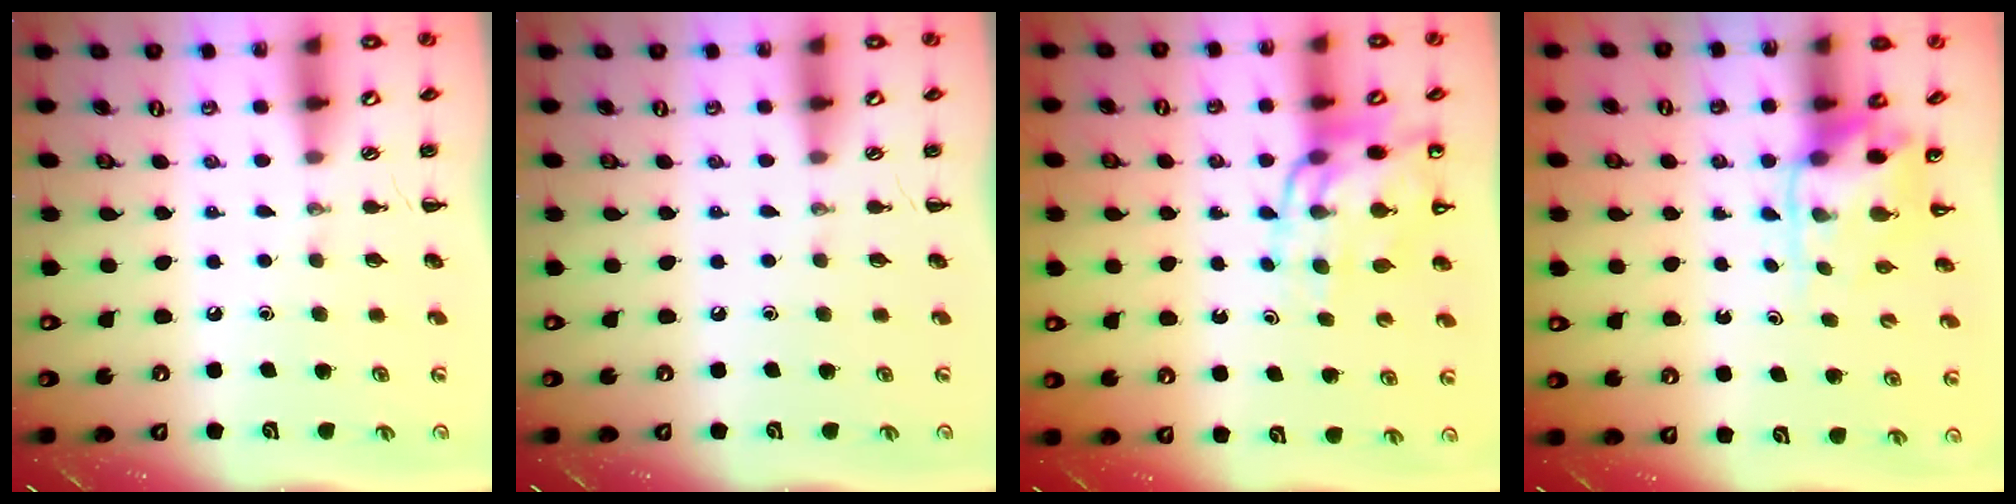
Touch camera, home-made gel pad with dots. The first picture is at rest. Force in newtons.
{"total": 0.0}
{"total": 12.6, "press": 12.1, "slide": 3.5}
{"total": 4.0, "press": 3.9, "slide": 0.7}